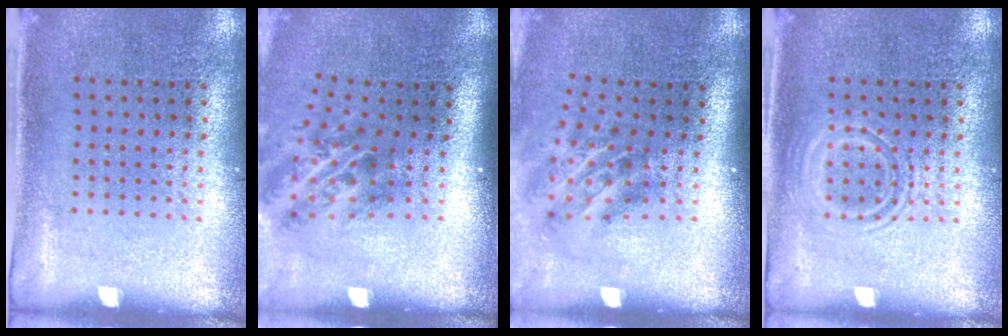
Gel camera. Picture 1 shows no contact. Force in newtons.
{"total": 2.1, "press": 1.3, "slide": 1.7}
{"total": 1.9, "press": 1.1, "slide": 1.5}
{"total": 2.1, "press": 2.1, "slide": 0.3}